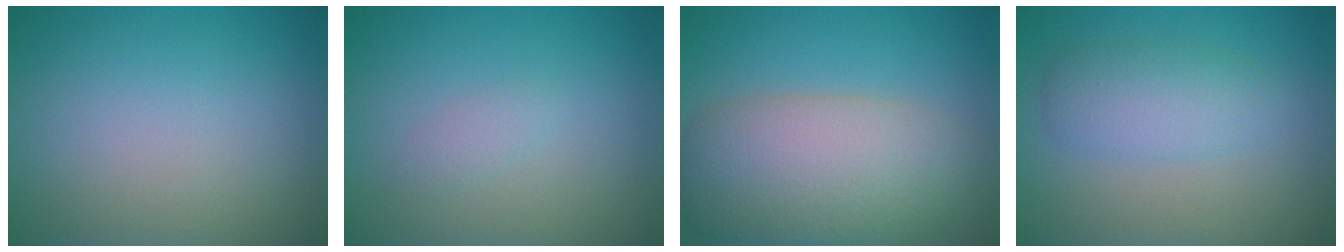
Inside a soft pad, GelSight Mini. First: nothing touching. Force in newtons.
{"total": 1.1, "press": 1.1, "slide": 0.1}
{"total": 9.4, "press": 9.4, "slide": 0.5}
{"total": 3.3, "press": 3.3, "slide": 0.1}